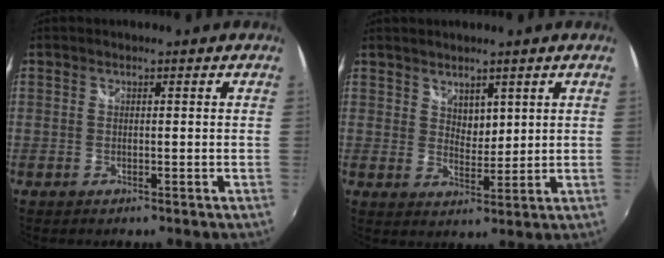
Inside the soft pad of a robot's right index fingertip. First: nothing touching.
{"total": 3.6, "force": [2.4, 2.2, 1.5], "torque": [-0.016, -0.001, 0.045]}